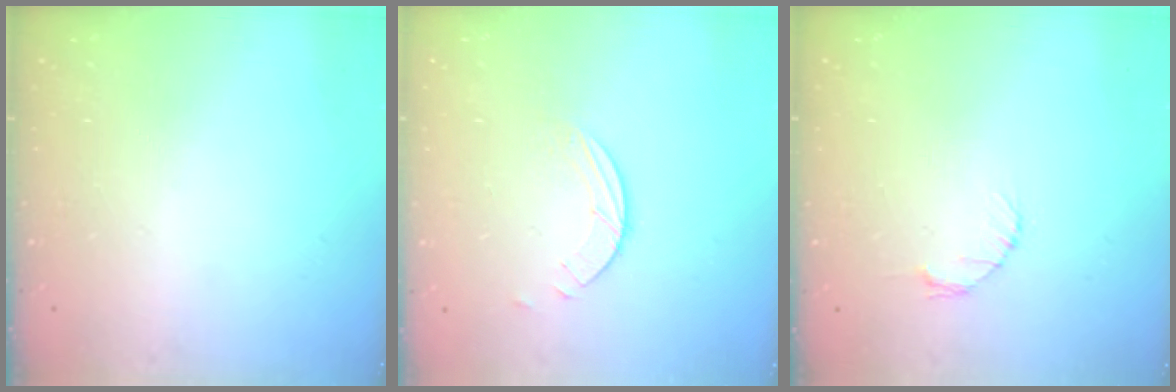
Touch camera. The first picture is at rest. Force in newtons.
{"total": 1.5, "press": 1.5, "slide": 0.1}
{"total": 2.7, "press": 2.7, "slide": 0.4}